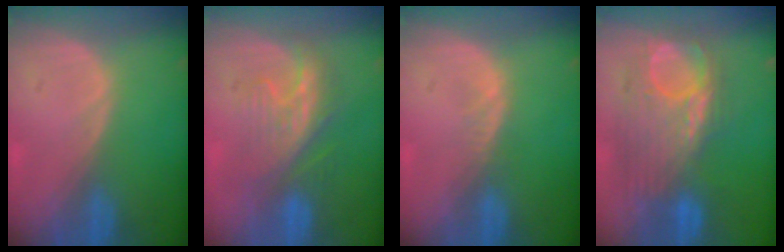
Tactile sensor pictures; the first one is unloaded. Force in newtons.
{"total": 7.6, "press": 7.4, "slide": 1.7}
{"total": 1.1, "press": 1.1, "slide": 0.3}
{"total": 10.2, "press": 9.8, "slide": 2.7}